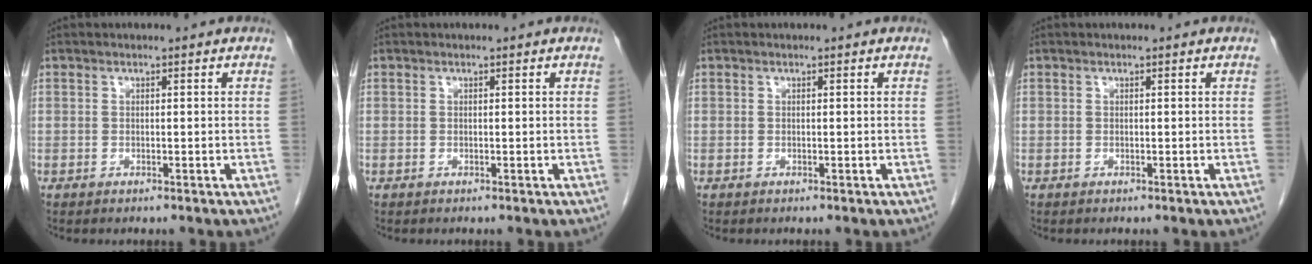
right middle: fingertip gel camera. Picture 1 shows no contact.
{"total": 0.0}
{"total": 0.0}
{"total": 0.0}